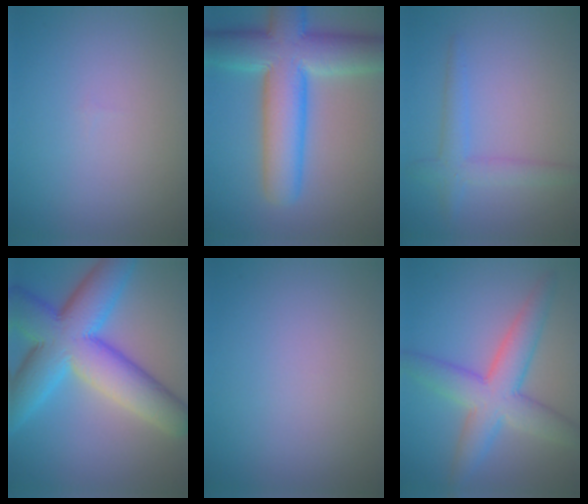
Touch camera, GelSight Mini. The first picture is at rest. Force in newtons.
{"total": 11.2, "press": 11.2, "slide": 0.5}
{"total": 2.7, "press": 2.7, "slide": 0.0}
{"total": 12.3, "press": 12.3, "slide": 0.4}
{"total": 0.0}
{"total": 6.4, "press": 6.4, "slide": 0.2}